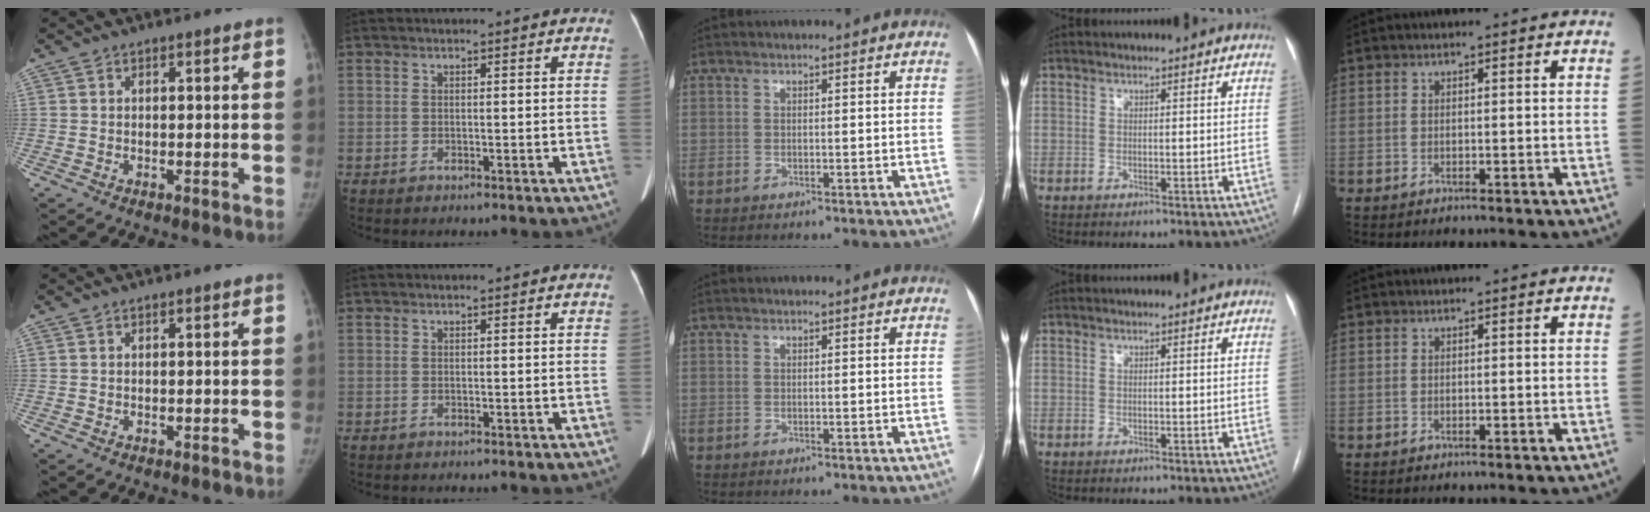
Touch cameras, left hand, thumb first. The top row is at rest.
{}